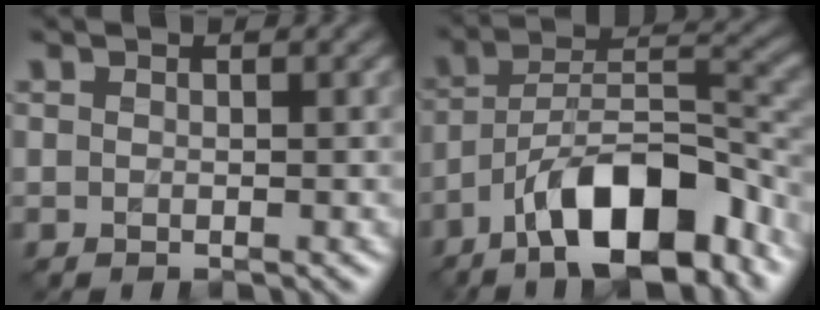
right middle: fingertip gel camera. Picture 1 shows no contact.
{"total": 11.4, "force": [-6.9, 4.2, 8.0], "torque": [-0.119, 0.016, -0.131]}